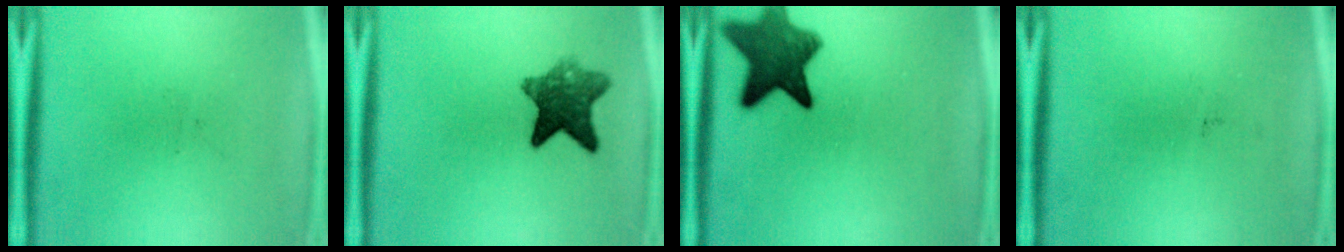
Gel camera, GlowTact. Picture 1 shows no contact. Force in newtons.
{"total": 7.9}
{"total": 9.8}
{"total": 0.0}